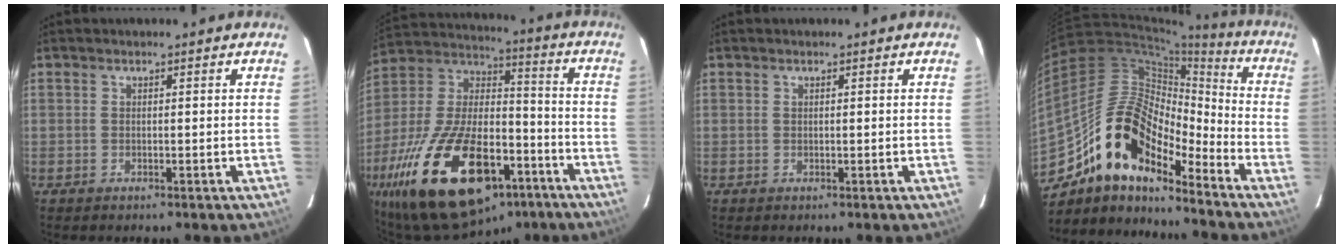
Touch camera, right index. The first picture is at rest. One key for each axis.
{"total": 31.0, "fx": -16.9, "fy": 14.3, "fz": 21.6, "tx": -0.418, "ty": -0.012, "tz": -0.269}
{"total": 0.0}
{"total": 16.9, "fx": -12.5, "fy": 6.9, "fz": 9.0, "tx": -0.159, "ty": 0.018, "tz": -0.240}